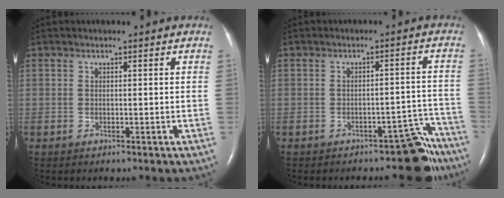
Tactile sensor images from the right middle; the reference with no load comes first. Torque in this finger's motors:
{"motor_torque": [-0.11, -0.12, 0.08, 0.03]}